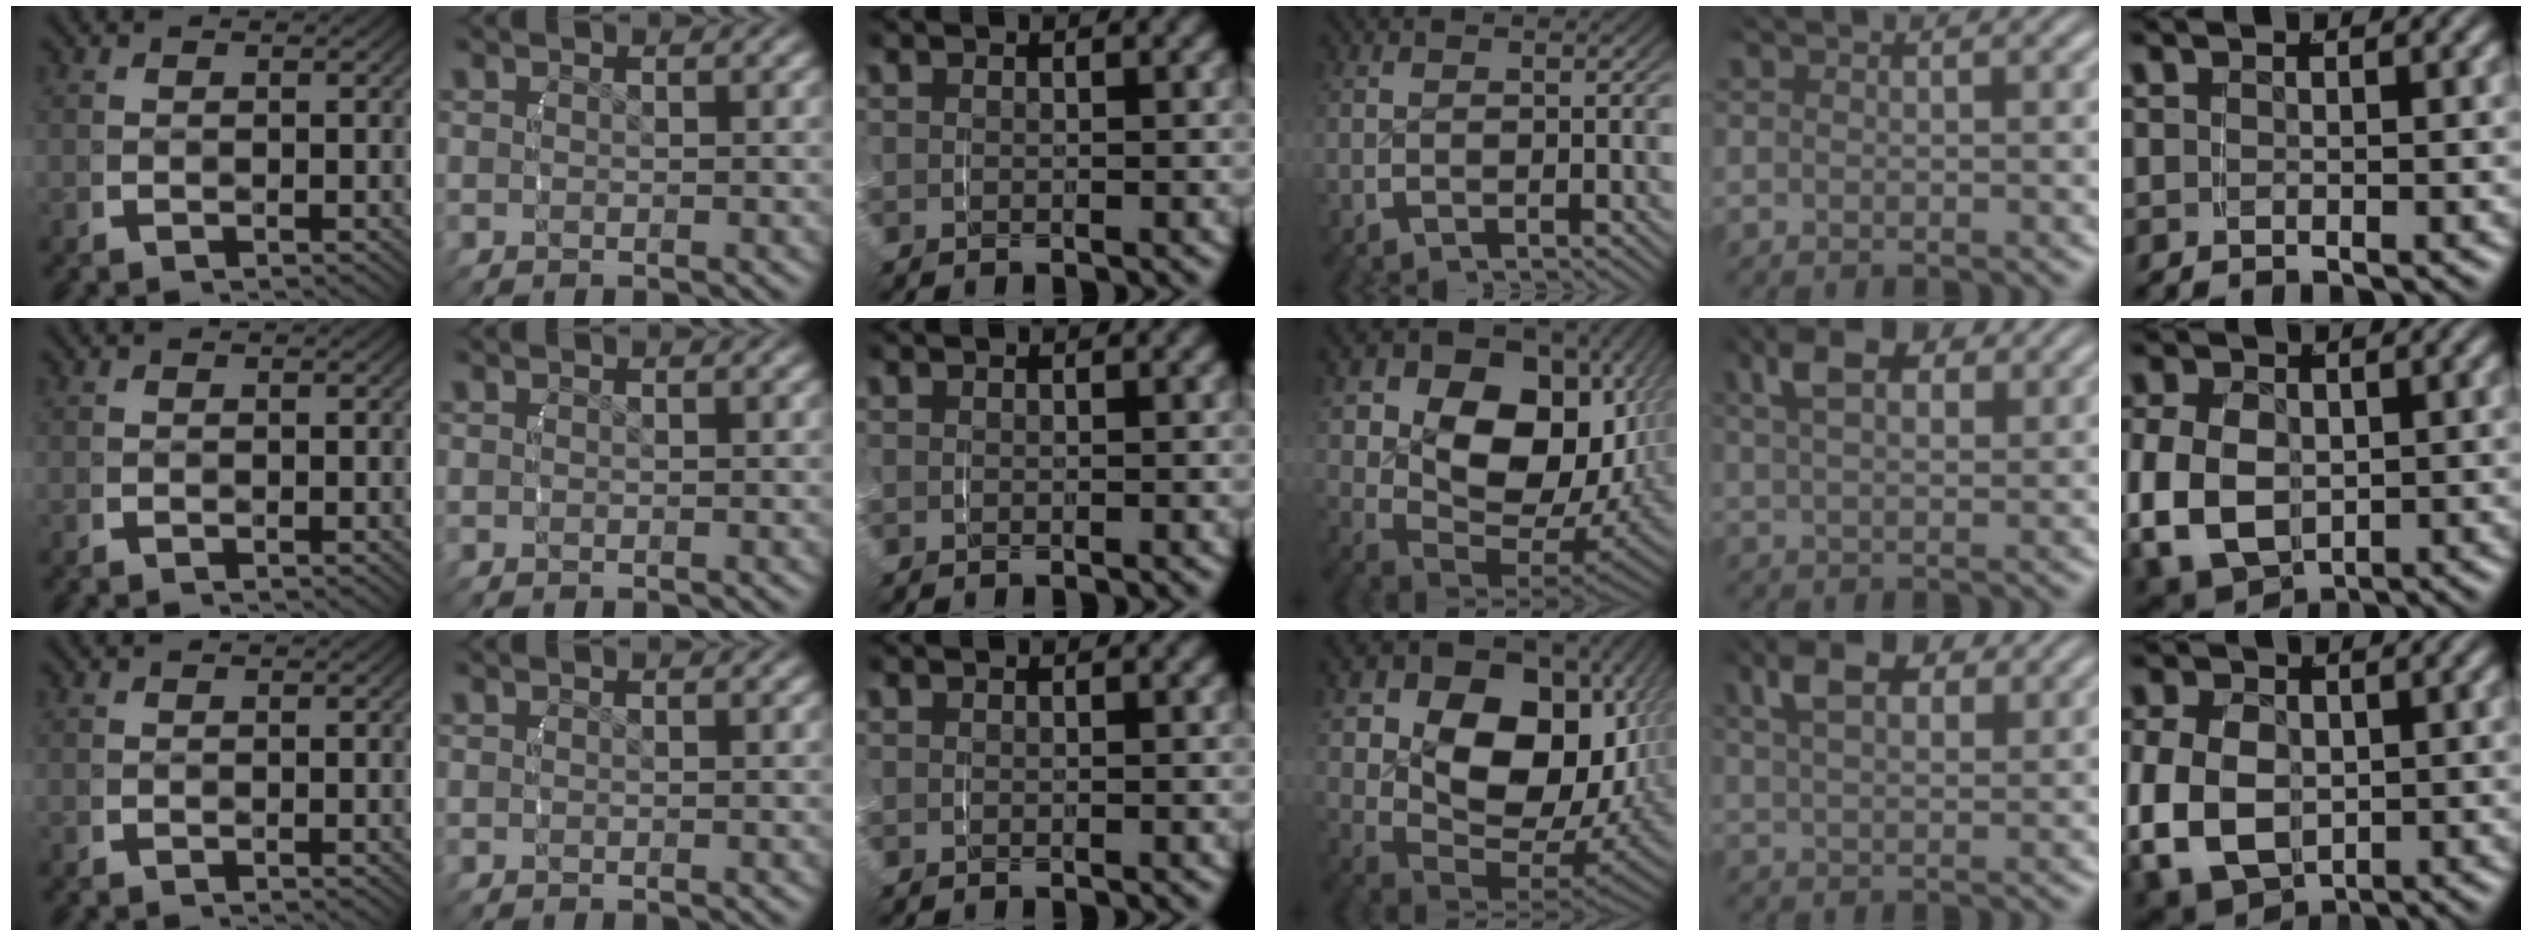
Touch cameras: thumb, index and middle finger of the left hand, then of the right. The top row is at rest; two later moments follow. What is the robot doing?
{"motion": "grasp_and_lifting", "object": "towel"}